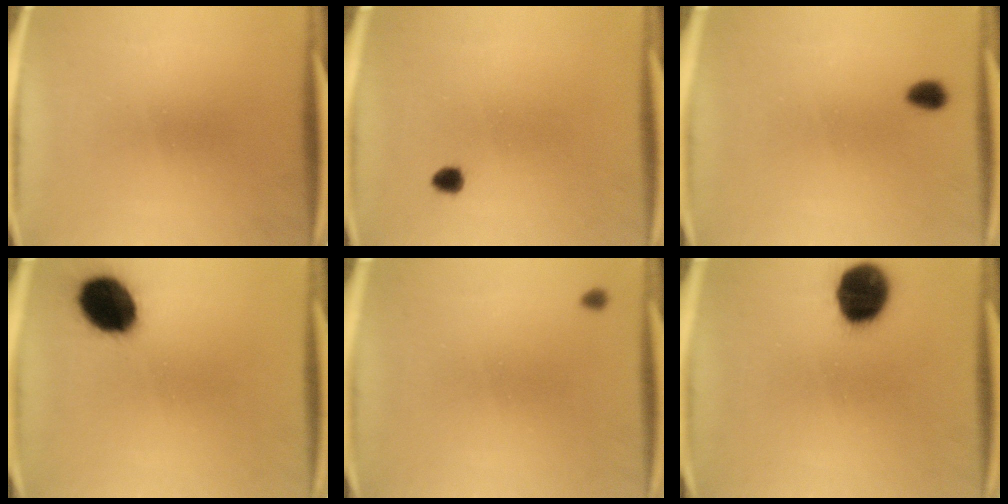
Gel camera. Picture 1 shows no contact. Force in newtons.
{"total": 1.6}
{"total": 3.0}
{"total": 13.8}
{"total": 0.8}
{"total": 13.9}